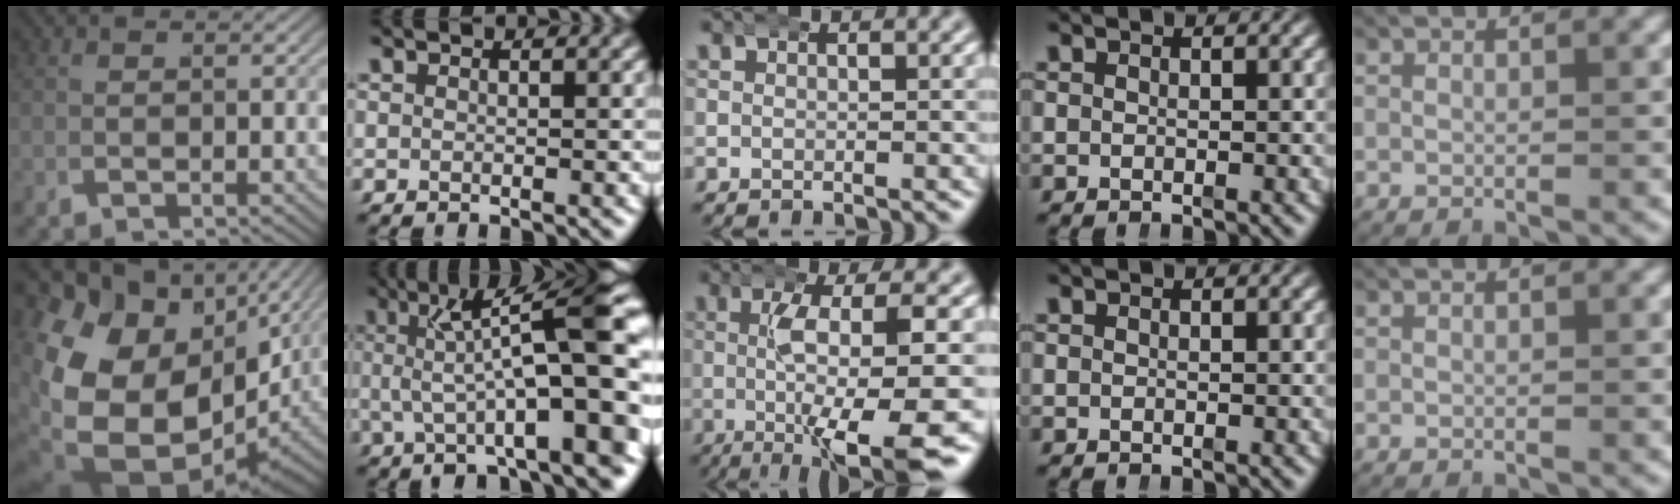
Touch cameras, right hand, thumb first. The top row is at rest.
{"thumb": {"total": 22.3, "force": [-1.7, 15.7, 15.7], "torque": [-0.327, -0.075, 0.011]}, "index": {"total": 10.9, "force": [1.0, 3.4, 10.3], "torque": [-0.143, 0.014, 0.009]}, "middle": {"total": 9.2, "force": [-2.5, 1.8, 8.7], "torque": [-0.130, -0.017, -0.032]}}